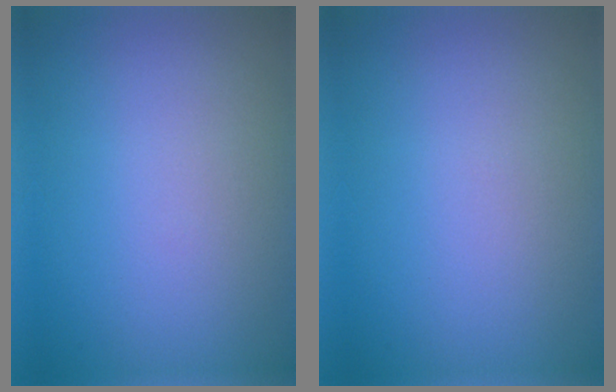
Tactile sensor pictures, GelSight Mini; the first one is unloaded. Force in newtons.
{"total": 0.0}